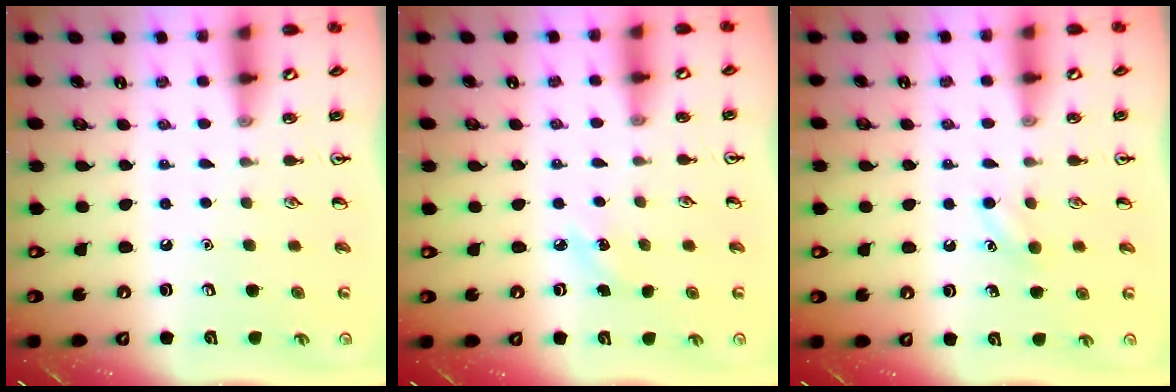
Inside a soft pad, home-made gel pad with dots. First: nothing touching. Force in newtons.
{"total": 4.5, "press": 4.3, "slide": 1.6}
{"total": 5.2, "press": 4.9, "slide": 1.5}